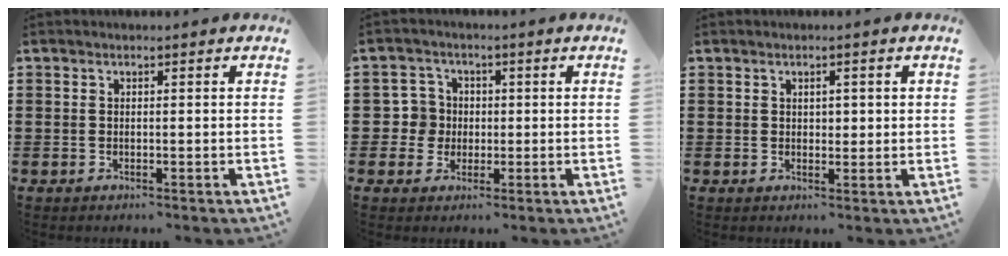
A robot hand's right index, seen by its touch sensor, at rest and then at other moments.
{"total": 4.5, "force": [-0.3, 4.4, 0.8], "torque": [-0.035, 0.014, -0.008]}
{"total": 1.5, "force": [0.4, 1.0, 1.0], "torque": [-0.013, 0.005, 0.004]}